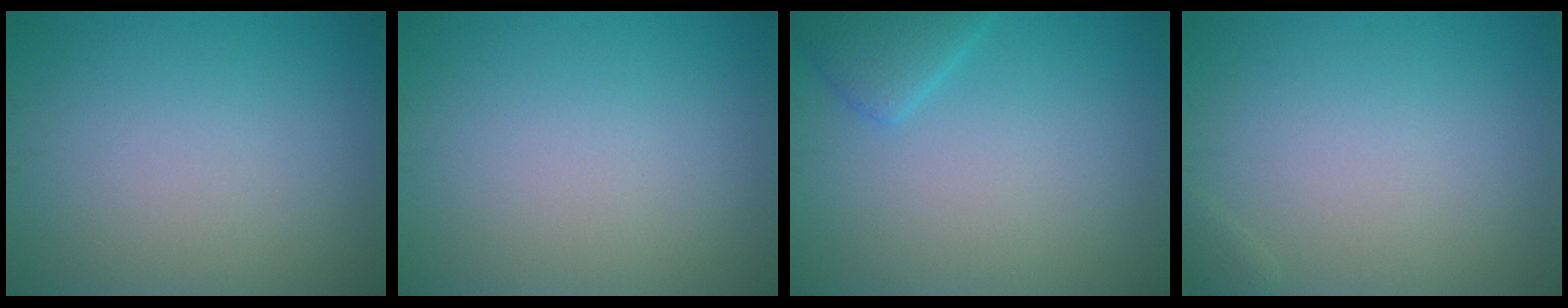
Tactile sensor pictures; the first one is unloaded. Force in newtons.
{"total": 0.0}
{"total": 2.2, "press": 2.2, "slide": 0.1}
{"total": 0.6, "press": 0.5, "slide": 0.1}